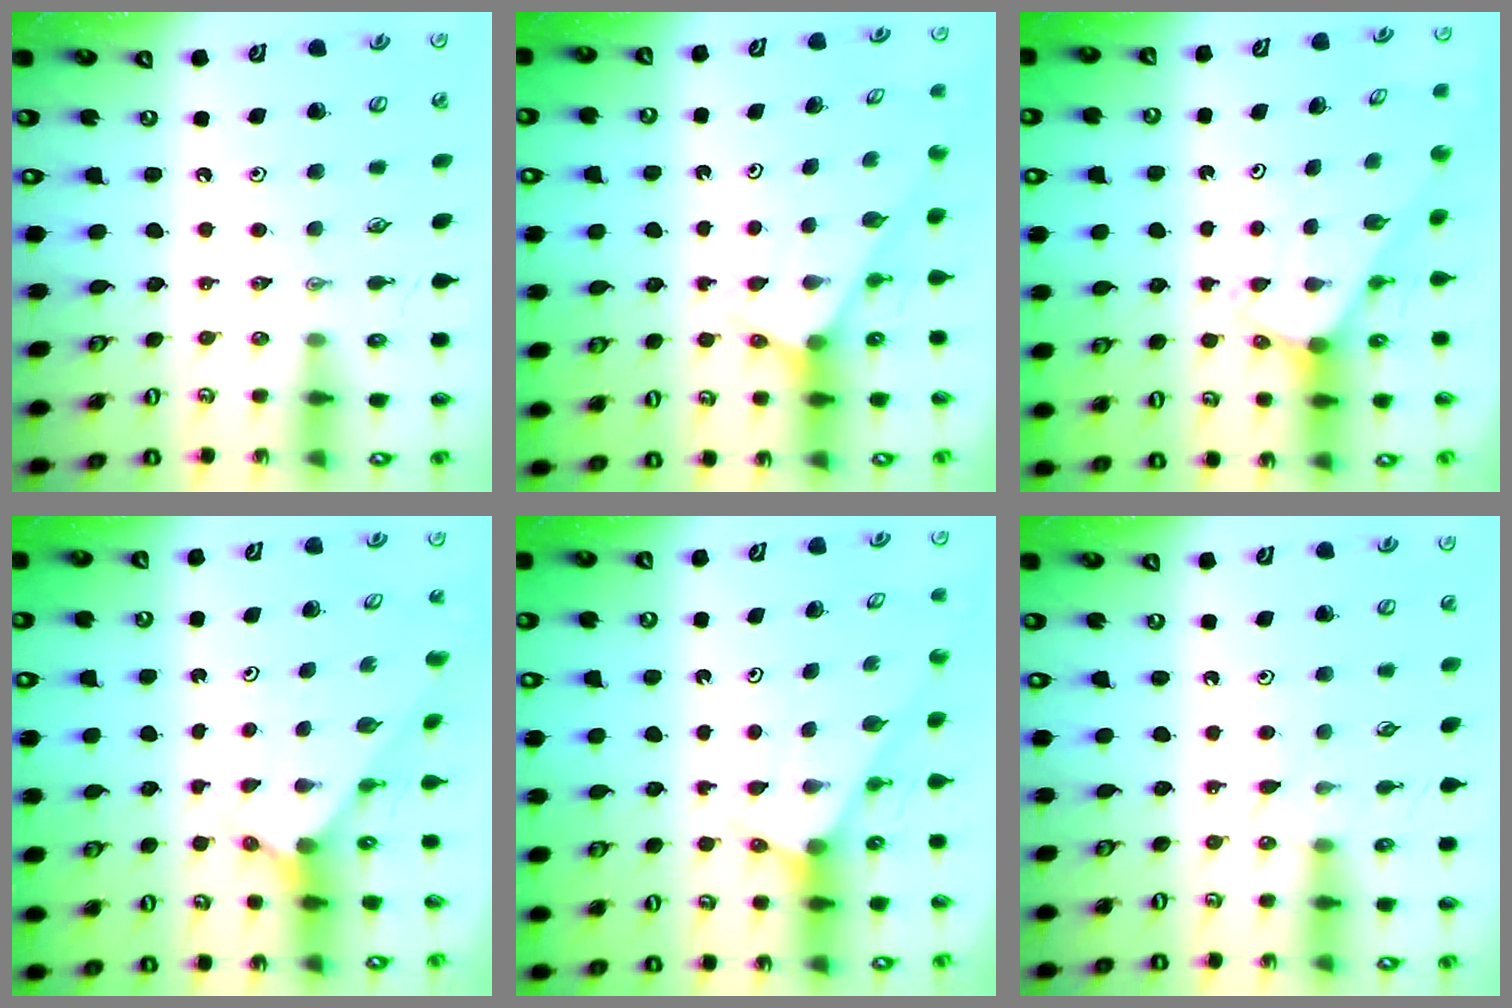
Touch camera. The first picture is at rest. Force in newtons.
{"total": 2.6, "press": 2.6, "slide": 0.2}
{"total": 1.8, "press": 1.8, "slide": 0.1}
{"total": 1.7, "press": 1.7, "slide": 0.2}
{"total": 2.6, "press": 2.6, "slide": 0.2}
{"total": 5.1, "press": 5.1, "slide": 0.5}